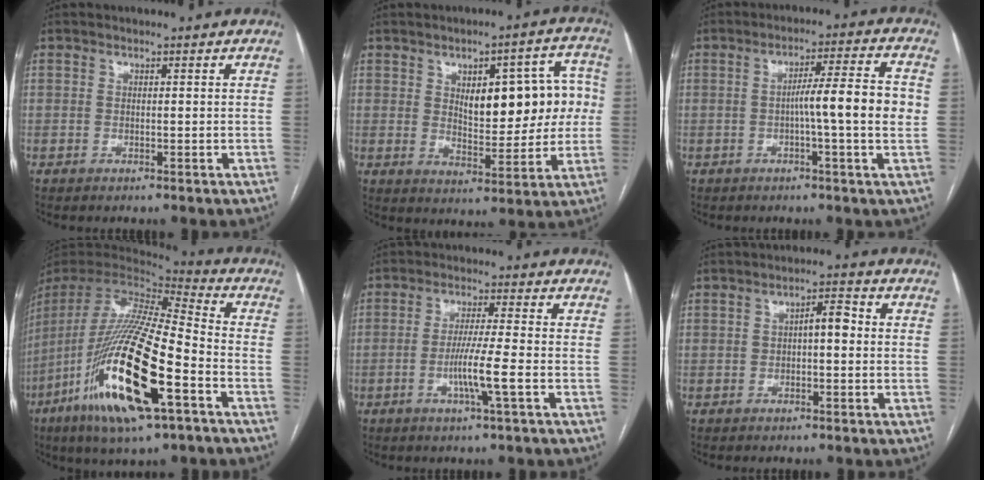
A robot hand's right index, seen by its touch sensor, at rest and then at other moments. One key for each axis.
{"total": 12.9, "fx": 2.1, "fy": 5.5, "fz": 11.5, "tx": -0.141, "ty": 0.032, "tz": 0.040}
{"total": 9.0, "fx": -0.6, "fy": -0.2, "fz": 9.0, "tx": -0.134, "ty": 0.015, "tz": -0.013}
{"total": 25.9, "fx": -10.6, "fy": 4.6, "fz": 23.2, "tx": -0.486, "ty": -0.055, "tz": -0.194}
{"total": 6.1, "fx": -1.9, "fy": -0.7, "fz": 5.8, "tx": -0.111, "ty": -0.007, "tz": -0.035}
{"total": 3.5, "fx": 0.2, "fy": 1.2, "fz": 3.3, "tx": -0.053, "ty": 0.020, "tz": 0.004}